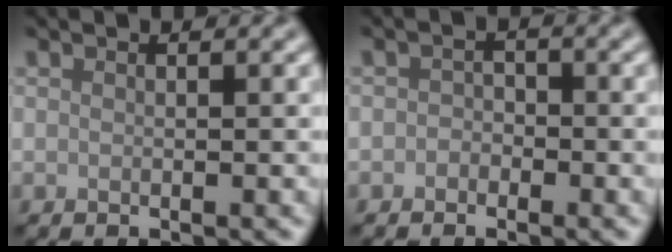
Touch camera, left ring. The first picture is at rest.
{"total": 1.2, "force": [-0.7, 1.0, 0.3], "torque": [0.000, 0.002, -0.015]}